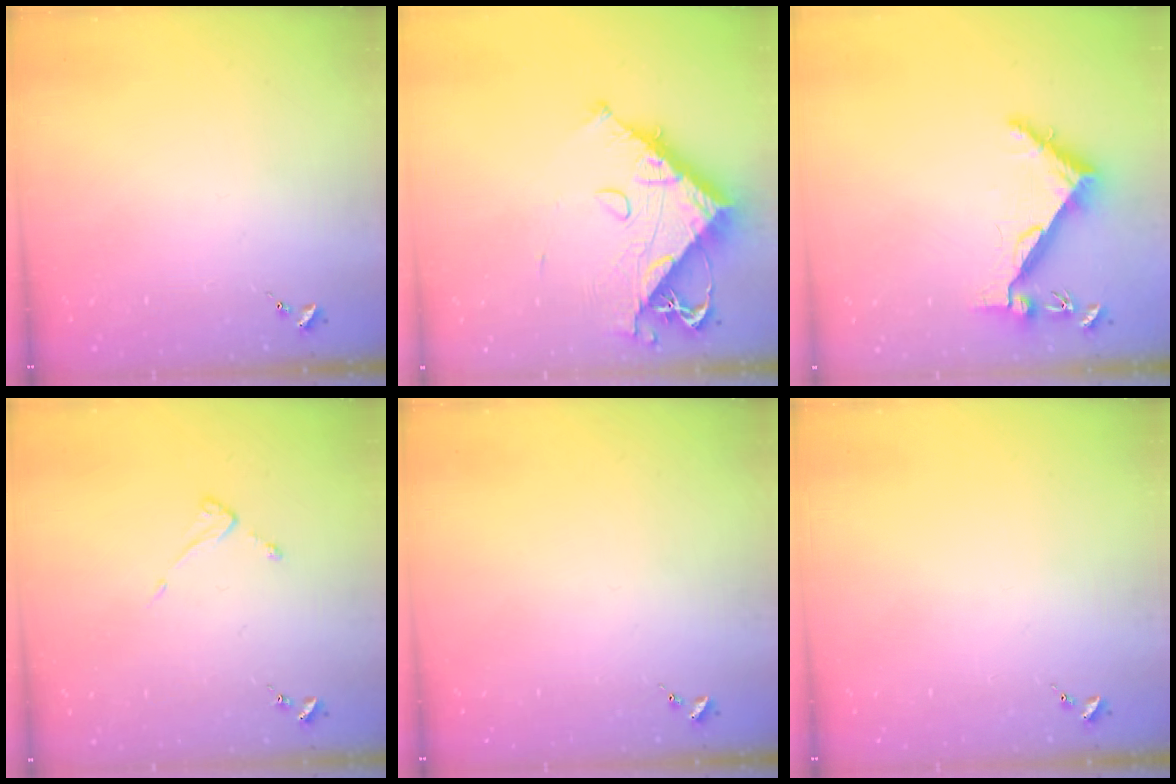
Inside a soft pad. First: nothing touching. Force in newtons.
{"total": 12.7, "press": 12.7, "slide": 1.5}
{"total": 6.3, "press": 6.2, "slide": 0.7}
{"total": 4.1, "press": 4.0, "slide": 0.4}
{"total": 0.0}
{"total": 0.0}